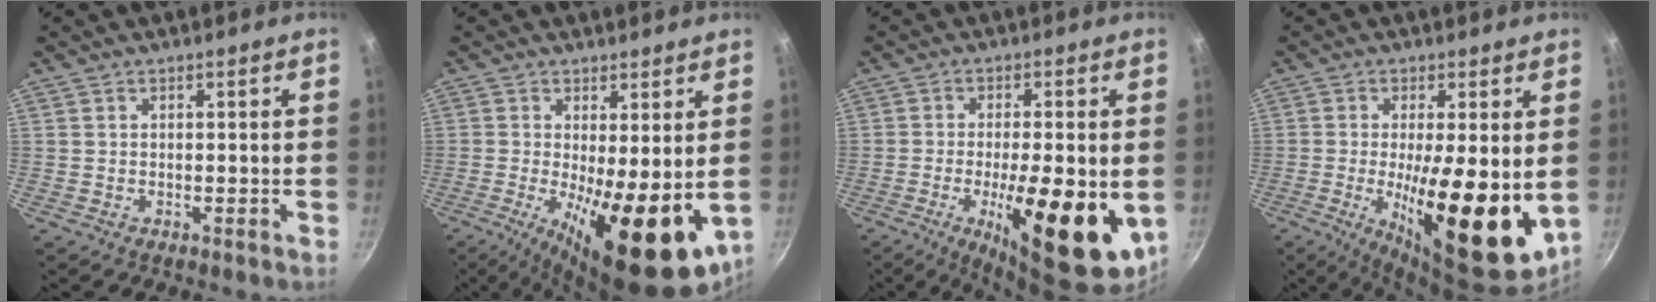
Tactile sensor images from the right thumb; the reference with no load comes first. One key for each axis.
{"total": 17.0, "fx": -2.2, "fy": 6.3, "fz": 15.7, "tx": -0.211, "ty": -0.025, "tz": -0.021}
{"total": 17.6, "fx": -4.3, "fy": 5.7, "fz": 16.1, "tx": -0.231, "ty": 0.000, "tz": -0.057}
{"total": 18.1, "fx": -1.4, "fy": 5.4, "fz": 17.2, "tx": -0.251, "ty": -0.023, "tz": -0.016}